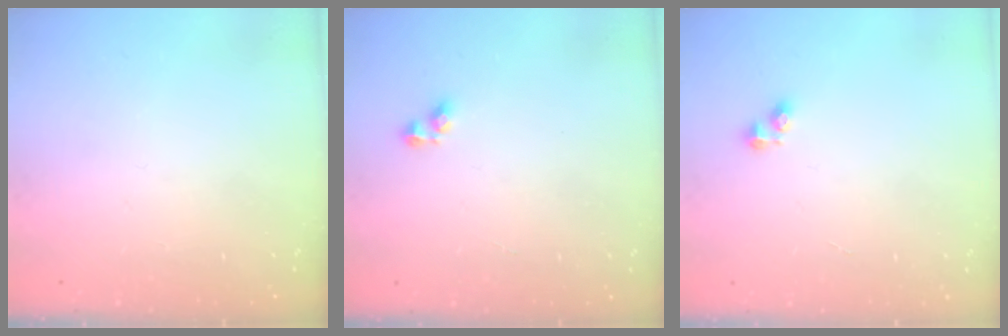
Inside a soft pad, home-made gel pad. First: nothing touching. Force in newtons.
{"total": 3.7, "press": 3.7, "slide": 0.6}
{"total": 2.6, "press": 2.6, "slide": 0.4}